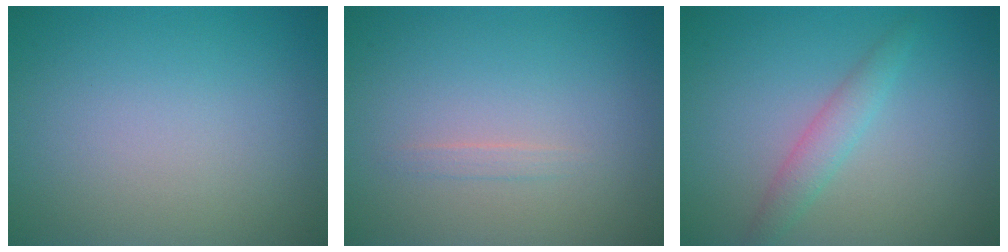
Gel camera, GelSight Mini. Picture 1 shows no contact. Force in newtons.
{"total": 0.6, "press": 0.6, "slide": 0.0}
{"total": 2.0, "press": 2.0, "slide": 0.0}